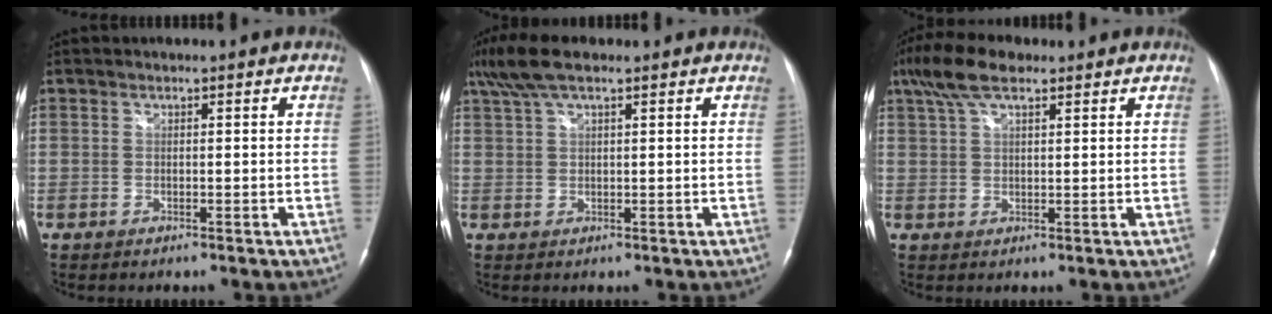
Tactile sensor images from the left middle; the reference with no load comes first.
{"total": 6.4, "force": [4.4, 1.6, 4.4], "torque": [-0.099, 0.030, 0.084]}
{"total": 7.4, "force": [4.8, 2.4, 5.0], "torque": [-0.108, 0.028, 0.090]}